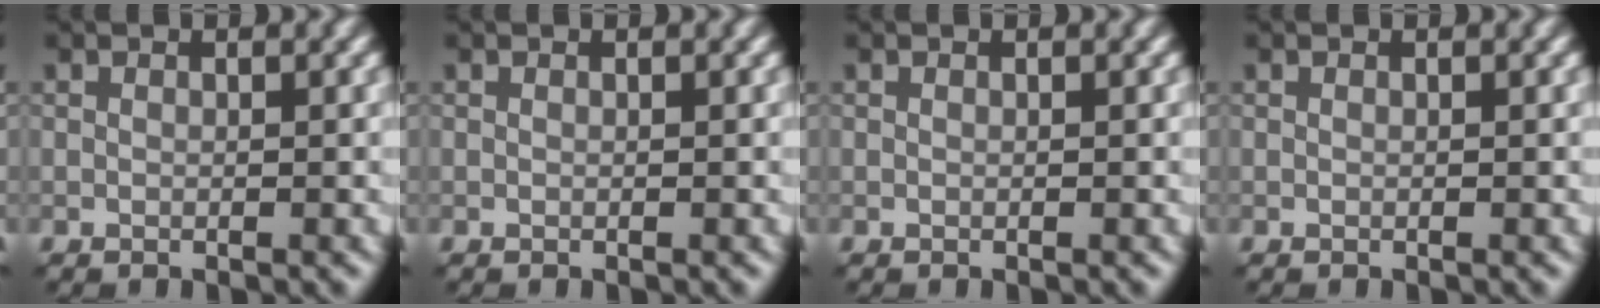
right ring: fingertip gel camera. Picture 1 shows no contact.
{"total": 0.0}
{"total": 0.0}
{"total": 0.0}